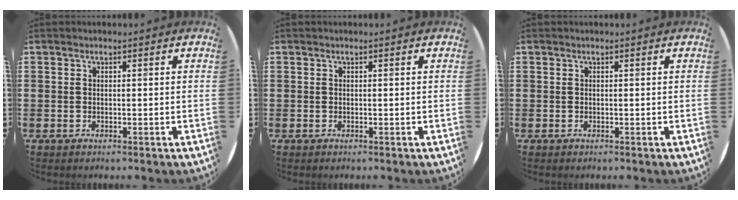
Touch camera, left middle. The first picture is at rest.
{"total": 0.0}
{"total": 0.0}